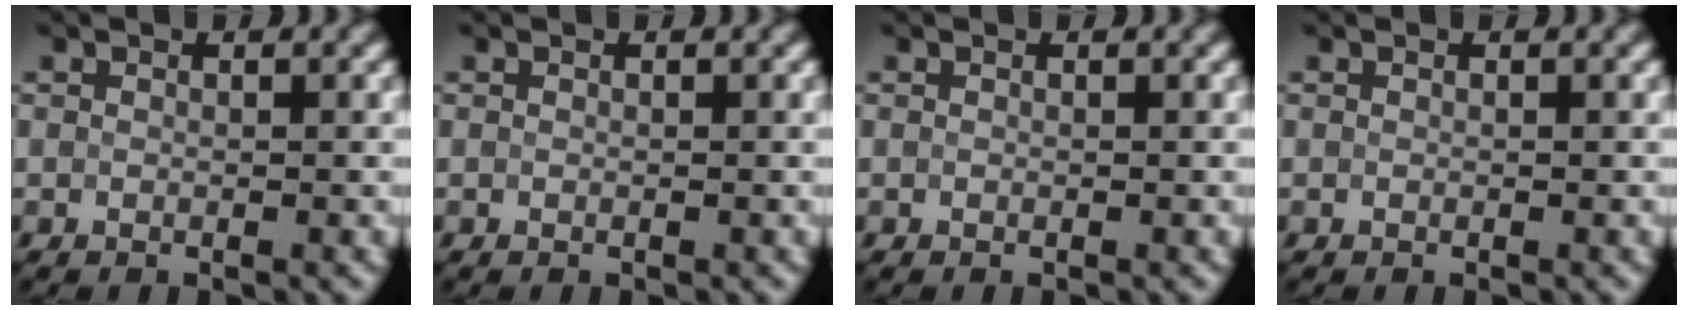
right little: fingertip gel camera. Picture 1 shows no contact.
{"total": 0.0}
{"total": 0.0}
{"total": 0.0}